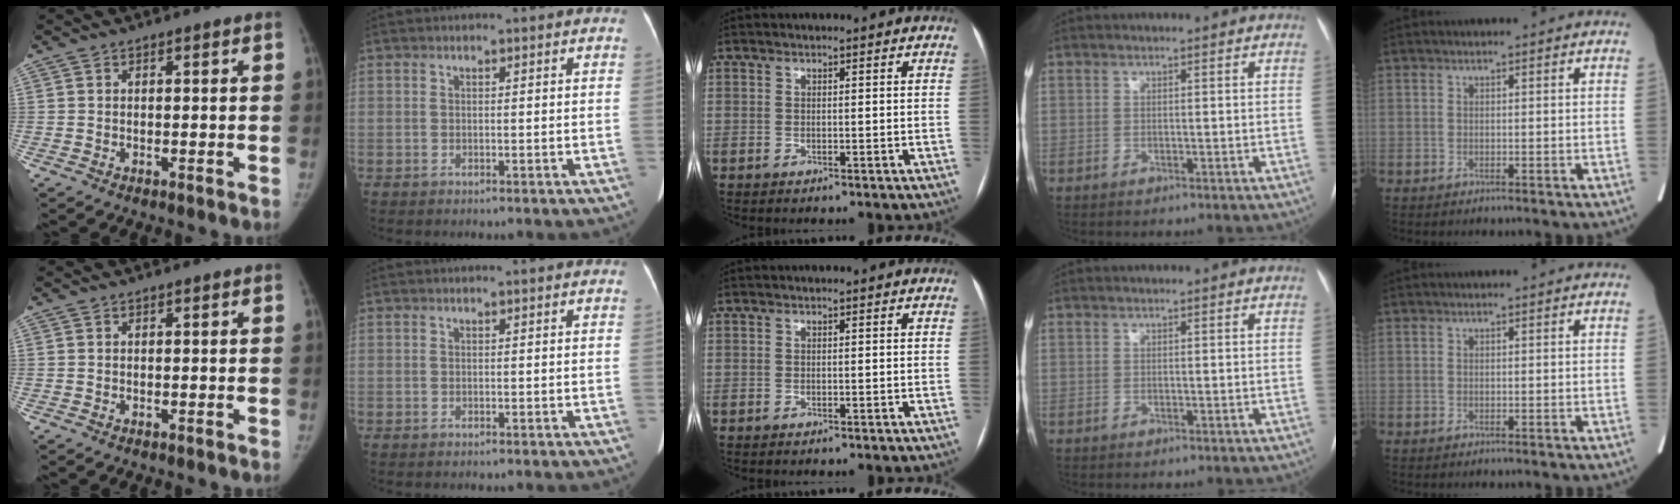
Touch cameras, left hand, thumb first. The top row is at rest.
{}